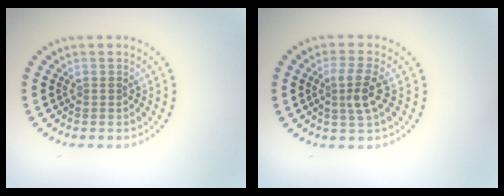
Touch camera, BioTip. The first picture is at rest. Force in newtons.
{"total": 2.7, "press": 2.4, "slide": 1.2}